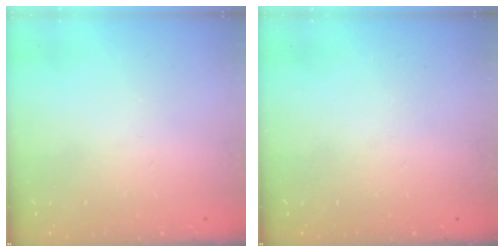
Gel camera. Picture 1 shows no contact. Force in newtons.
{"total": 0.0}